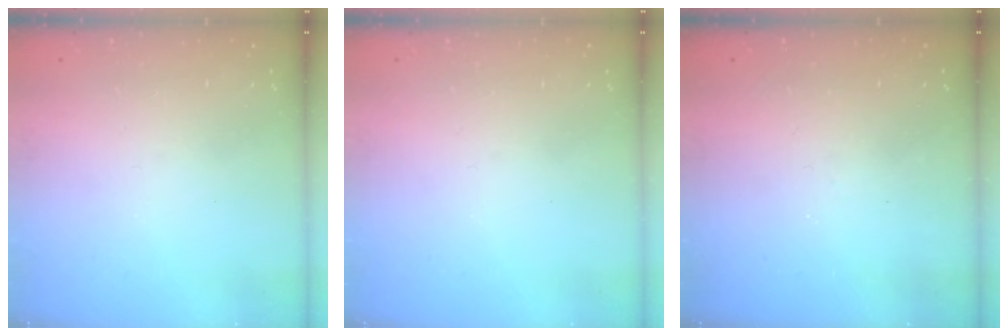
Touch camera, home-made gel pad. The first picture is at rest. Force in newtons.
{"total": 0.0}
{"total": 4.4, "press": 4.4, "slide": 0.6}